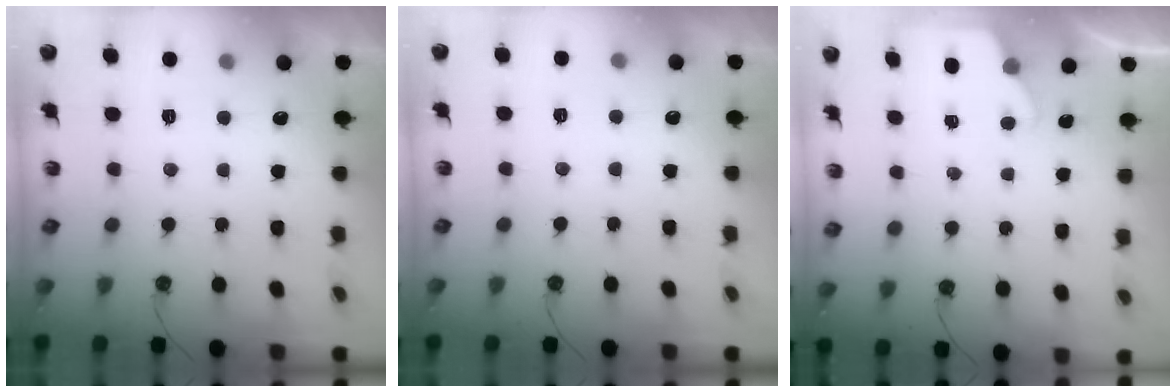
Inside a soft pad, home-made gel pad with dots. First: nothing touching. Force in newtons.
{"total": 3.7, "press": 3.7, "slide": 0.6}
{"total": 2.7, "press": 2.7, "slide": 0.4}